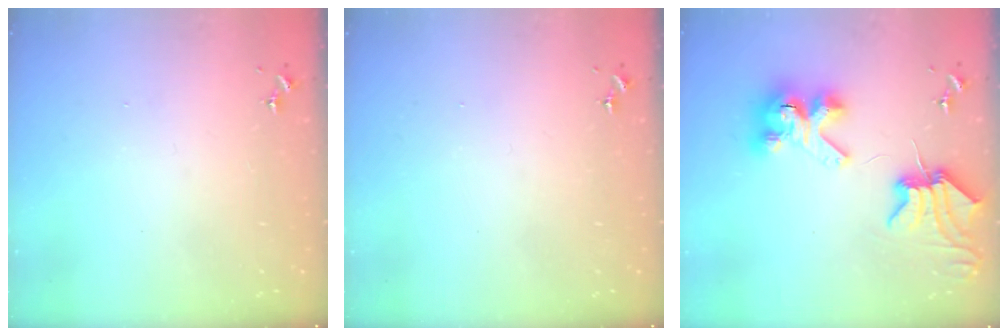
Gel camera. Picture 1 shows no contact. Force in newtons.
{"total": 0.0}
{"total": 10.7, "press": 10.6, "slide": 1.2}